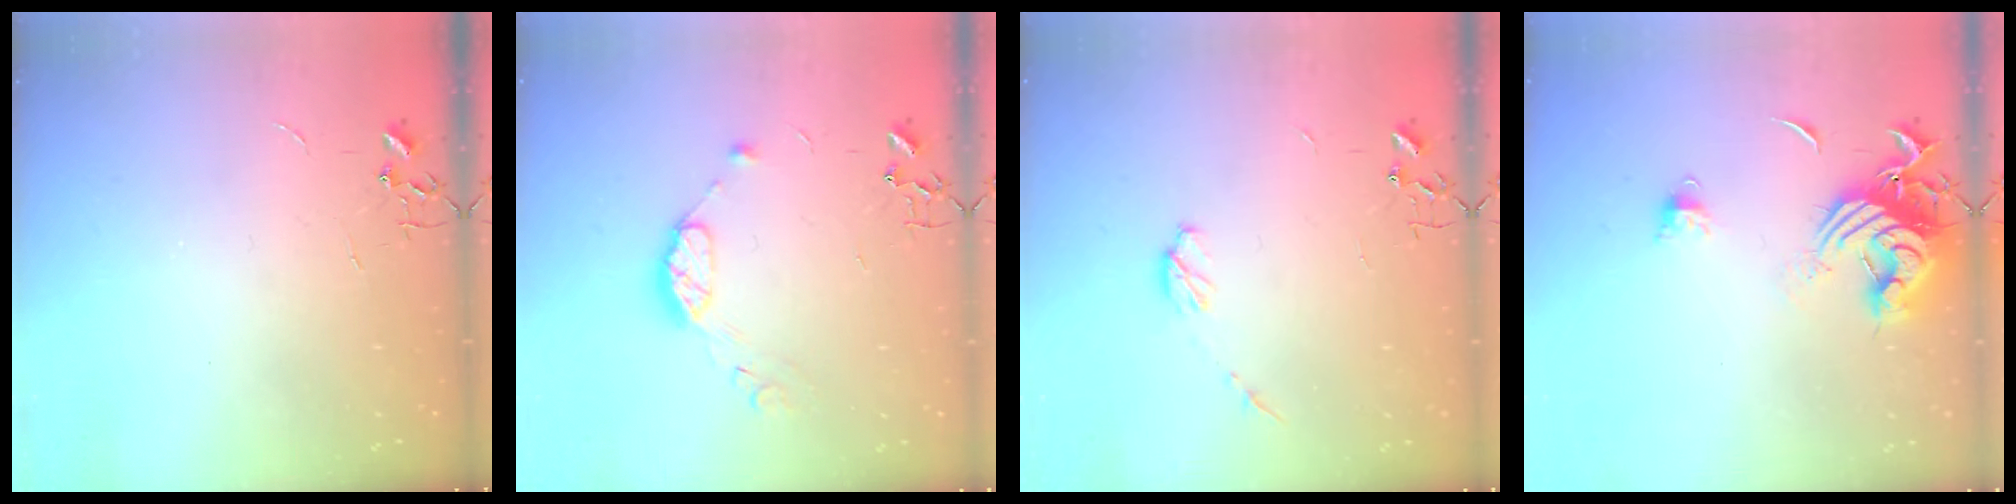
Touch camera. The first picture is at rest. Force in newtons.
{"total": 9.2, "press": 9.2, "slide": 0.7}
{"total": 5.8, "press": 5.8, "slide": 0.5}
{"total": 13.3, "press": 13.2, "slide": 1.5}